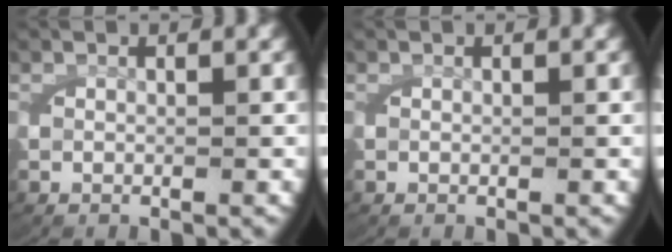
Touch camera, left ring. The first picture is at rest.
{"total": 0.0}